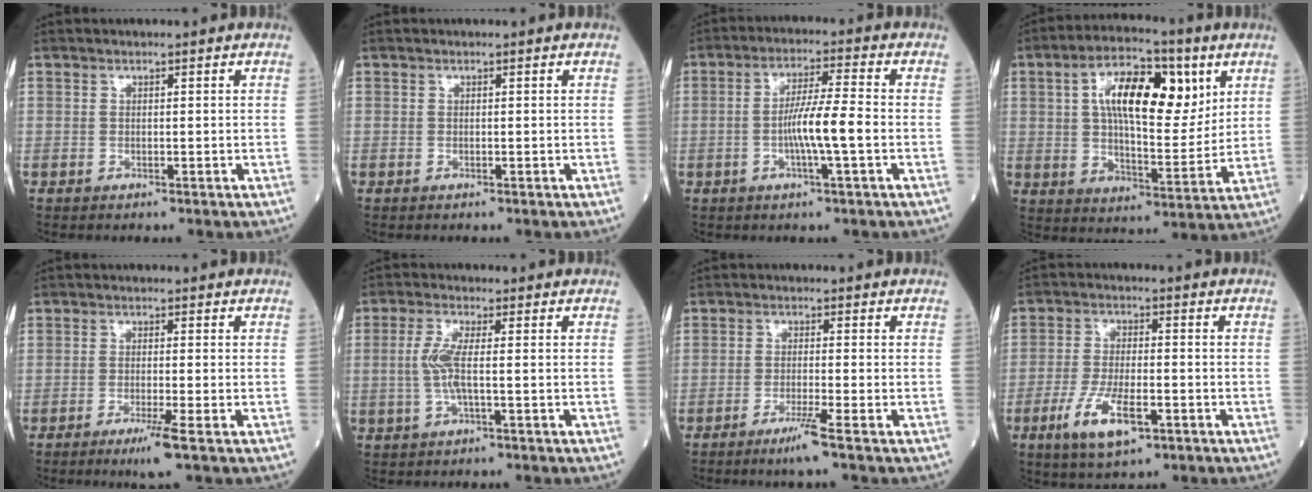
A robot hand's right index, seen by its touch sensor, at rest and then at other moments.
{"total": 0.0}
{"total": 7.2, "force": [-1.5, -0.3, 7.0], "torque": [-0.130, 0.001, -0.030]}
{"total": 15.5, "force": [5.5, 5.8, 13.3], "torque": [-0.224, 0.021, 0.087]}
{"total": 3.5, "force": [-2.0, -0.8, 2.8], "torque": [-0.052, -0.013, -0.038]}
{"total": 4.3, "force": [-0.2, 0.5, 4.2], "torque": [-0.099, -0.001, -0.007]}
{"total": 3.6, "force": [-2.3, -1.1, 2.5], "torque": [-0.052, -0.010, -0.048]}
{"total": 8.1, "force": [-3.7, 2.4, 6.8], "torque": [-0.139, -0.013, -0.063]}